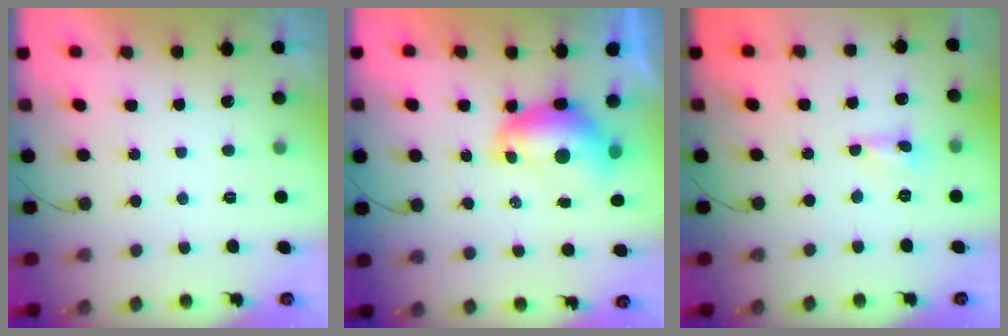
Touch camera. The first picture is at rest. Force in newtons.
{"total": 8.7, "press": 8.6, "slide": 0.9}
{"total": 0.0}